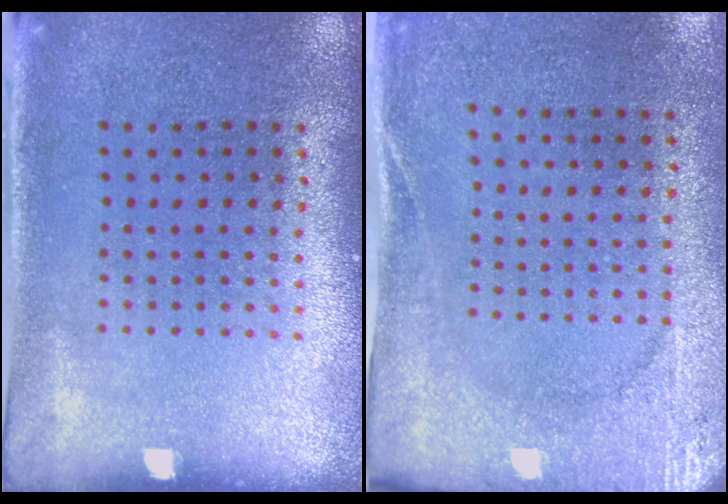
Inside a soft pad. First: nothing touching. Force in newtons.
{"total": 2.7, "press": 2.3, "slide": 1.3}